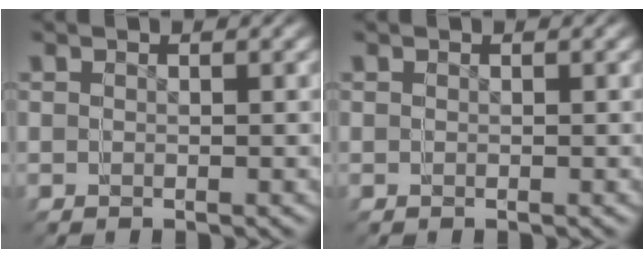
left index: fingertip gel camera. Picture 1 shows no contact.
{"total": 0.0}